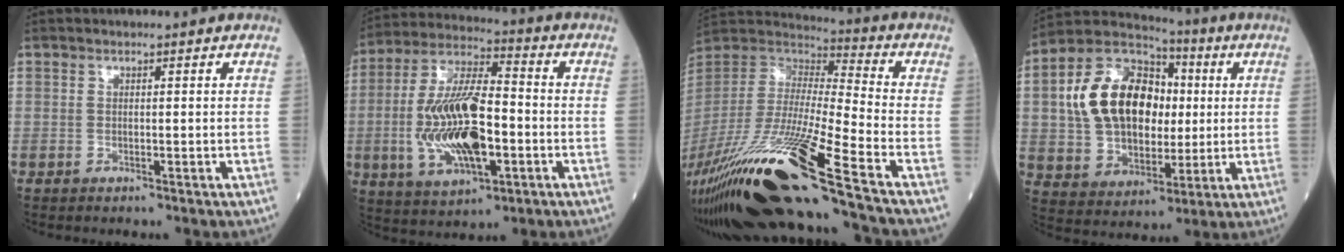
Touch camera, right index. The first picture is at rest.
{"total": 16.6, "force": [-3.1, 5.7, 15.3], "torque": [-0.313, 0.004, -0.054]}
{"total": 26.8, "force": [-18.1, -0.6, 19.7], "torque": [-0.402, -0.066, -0.341]}
{"total": 17.0, "force": [2.2, 11.3, 12.5], "torque": [-0.256, 0.044, 0.040]}